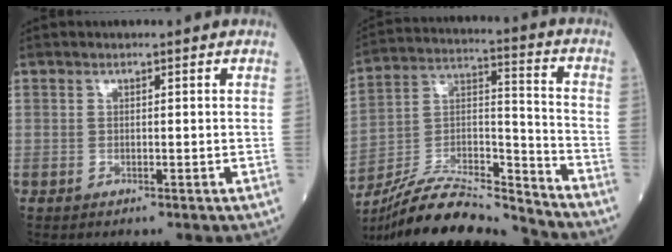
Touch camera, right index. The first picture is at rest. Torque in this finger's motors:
{"motor_torque": [0.33, -0.40, 0.27, 0.07]}